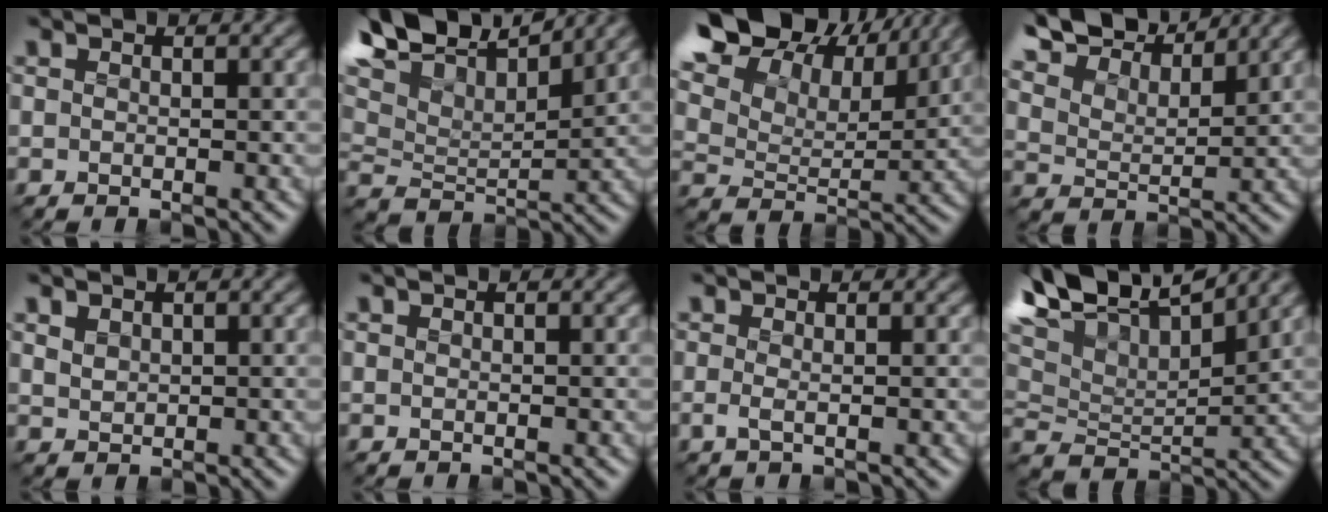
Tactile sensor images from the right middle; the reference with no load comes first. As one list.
[{"total": 10.2, "force": [8.0, 3.4, 5.2], "torque": [-0.120, 0.025, 0.123]}, {"total": 17.3, "force": [11.8, 9.6, 8.3], "torque": [-0.187, 0.044, 0.210]}, {"total": 8.3, "force": [7.3, 2.2, 3.3], "torque": [-0.086, 0.017, 0.109]}, {"total": 1.2, "force": [0.8, 0.7, 0.5], "torque": [-0.017, -0.001, 0.021]}, {"total": 0.0}, {"total": 1.0, "force": [-0.1, 0.1, 1.0], "torque": [-0.025, -0.006, -0.003]}, {"total": 9.8, "force": [6.6, 4.1, 5.8], "torque": [-0.118, 0.034, 0.112]}]